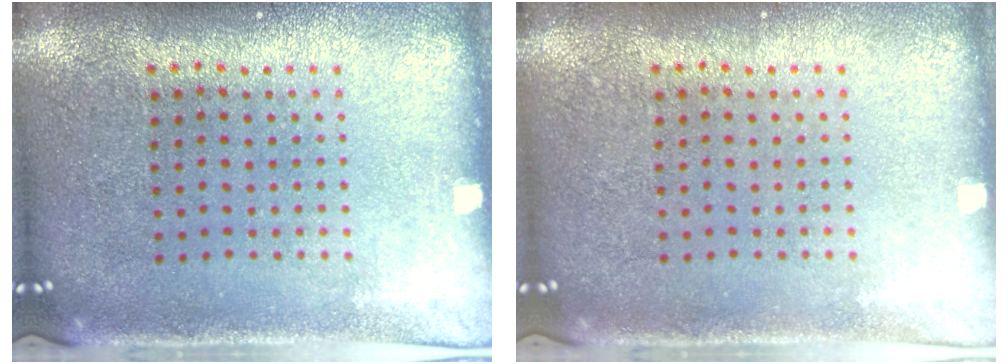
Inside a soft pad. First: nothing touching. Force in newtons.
{"total": 0.0}